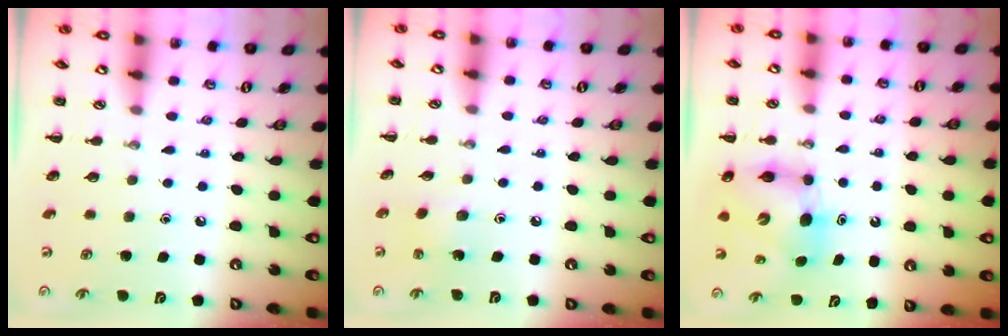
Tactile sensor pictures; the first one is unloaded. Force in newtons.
{"total": 2.7, "press": 2.6, "slide": 0.8}
{"total": 6.8, "press": 6.7, "slide": 1.1}